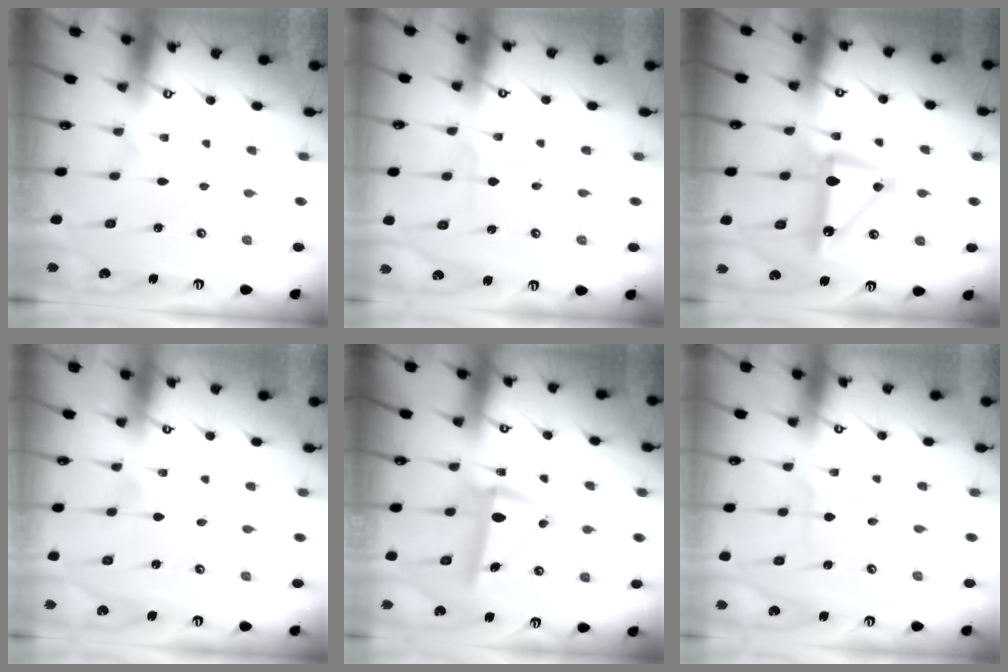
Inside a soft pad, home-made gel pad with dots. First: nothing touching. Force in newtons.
{"total": 1.9, "press": 1.8, "slide": 0.4}
{"total": 12.3, "press": 12.3, "slide": 0.8}
{"total": 2.2, "press": 2.1, "slide": 0.2}
{"total": 8.9, "press": 8.6, "slide": 2.2}
{"total": 2.3, "press": 2.3, "slide": 0.5}